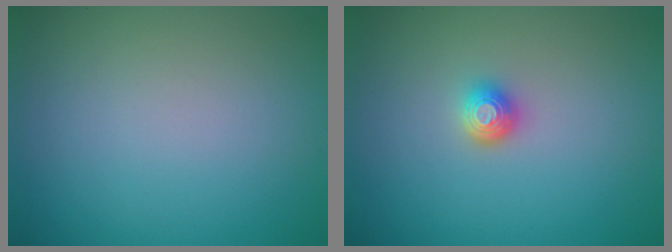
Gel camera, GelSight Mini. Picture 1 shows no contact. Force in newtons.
{"total": 1.5, "press": 1.3, "slide": 0.8}